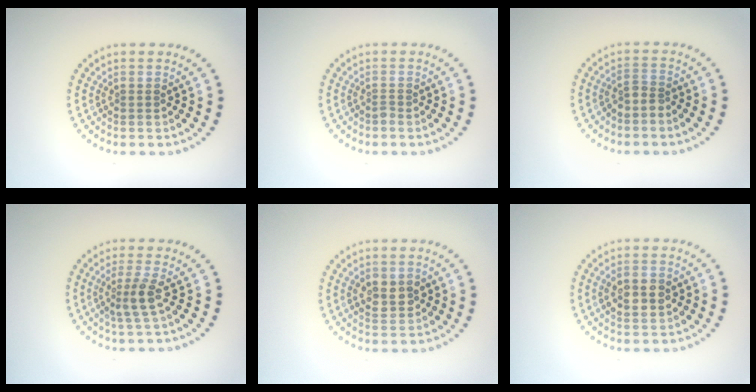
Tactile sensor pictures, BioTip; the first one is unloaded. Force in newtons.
{"total": 0.6, "press": 0.3, "slide": 0.5}
{"total": 1.6, "press": 1.2, "slide": 1.0}
{"total": 2.3, "press": 1.8, "slide": 1.4}
{"total": 2.3, "press": 2.3, "slide": 0.2}
{"total": 3.5, "press": 3.5, "slide": 0.2}